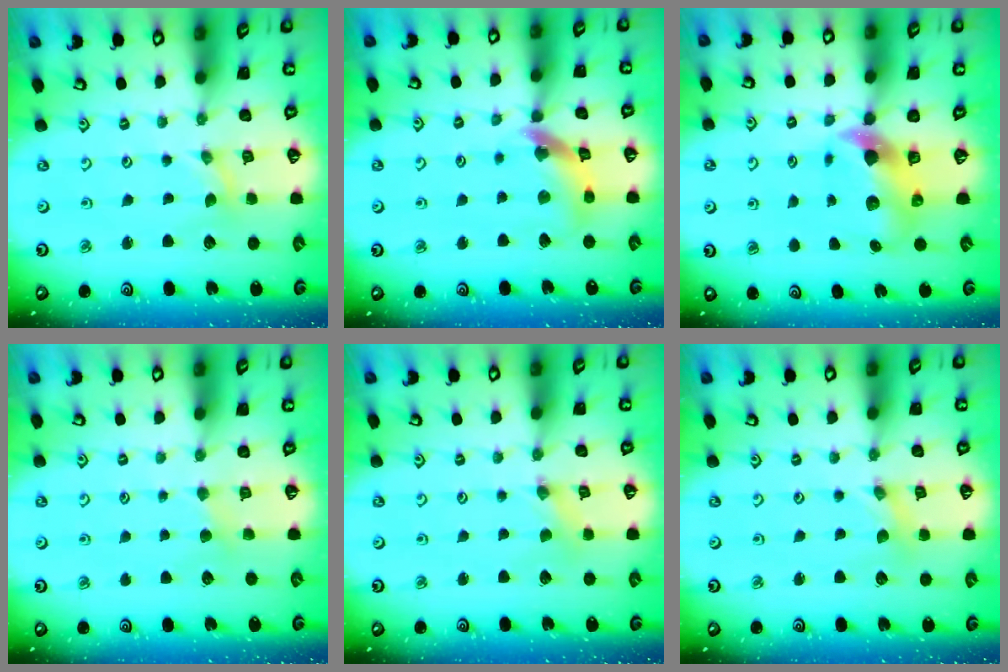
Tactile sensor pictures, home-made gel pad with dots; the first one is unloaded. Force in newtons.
{"total": 12.1, "press": 12.0, "slide": 1.4}
{"total": 8.1, "press": 8.0, "slide": 1.3}
{"total": 2.5, "press": 2.5, "slide": 0.4}
{"total": 1.1, "press": 1.1, "slide": 0.1}
{"total": 0.8, "press": 0.8, "slide": 0.1}